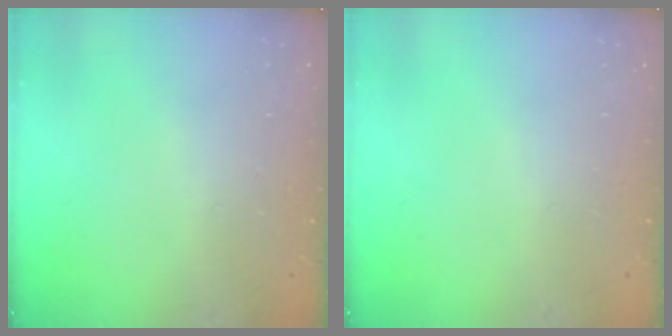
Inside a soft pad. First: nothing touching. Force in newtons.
{"total": 0.0}